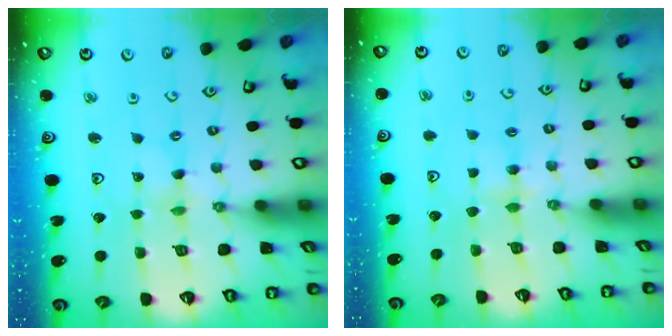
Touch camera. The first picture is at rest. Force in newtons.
{"total": 4.3, "press": 4.3, "slide": 0.7}